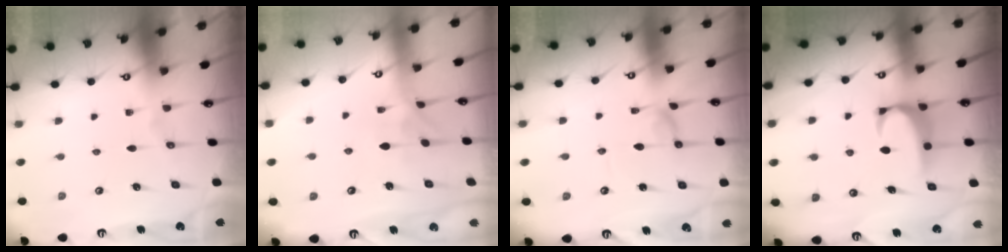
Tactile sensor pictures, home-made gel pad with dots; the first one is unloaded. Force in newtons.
{"total": 2.0, "press": 1.8, "slide": 0.9}
{"total": 0.0}
{"total": 2.0, "press": 1.9, "slide": 0.7}